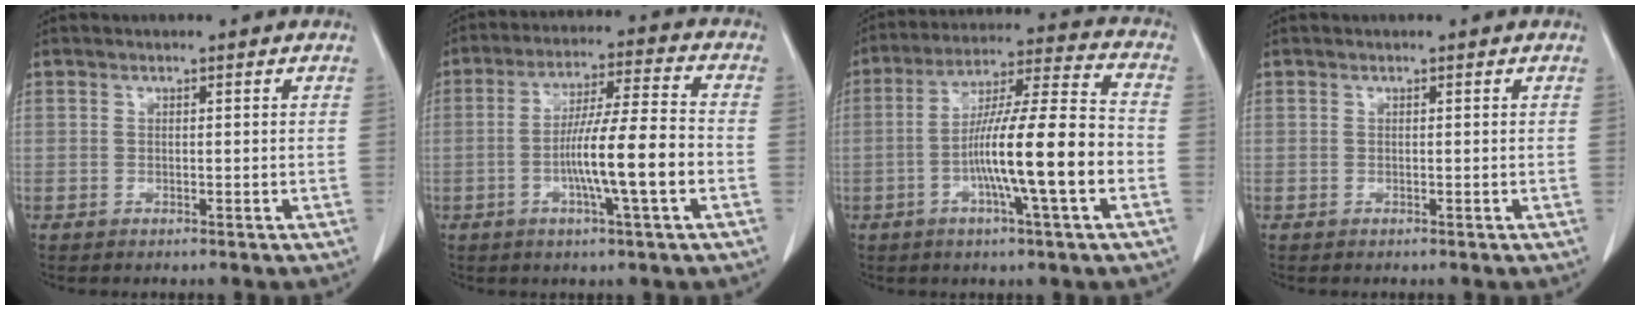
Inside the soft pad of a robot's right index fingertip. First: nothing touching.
{"total": 11.6, "force": [-2.9, 0.0, 11.2], "torque": [-0.195, 0.005, -0.052]}
{"total": 15.6, "force": [-3.9, 0.2, 15.1], "torque": [-0.257, 0.008, -0.069]}
{"total": 0.0}